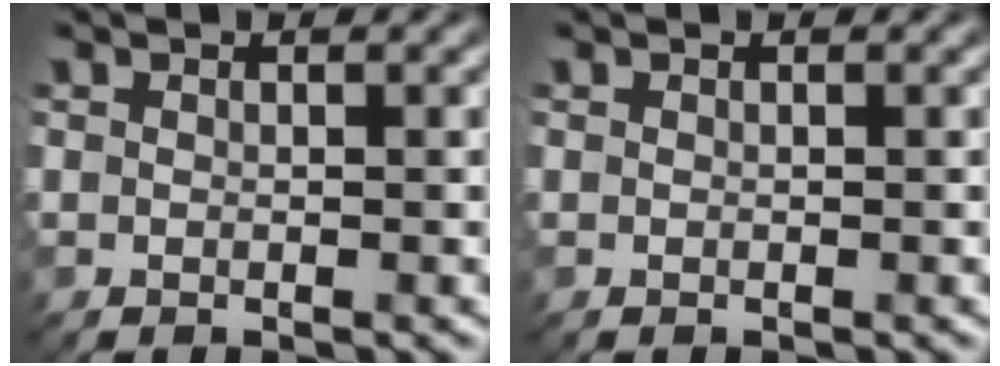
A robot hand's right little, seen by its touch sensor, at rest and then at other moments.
{"total": 0.0}